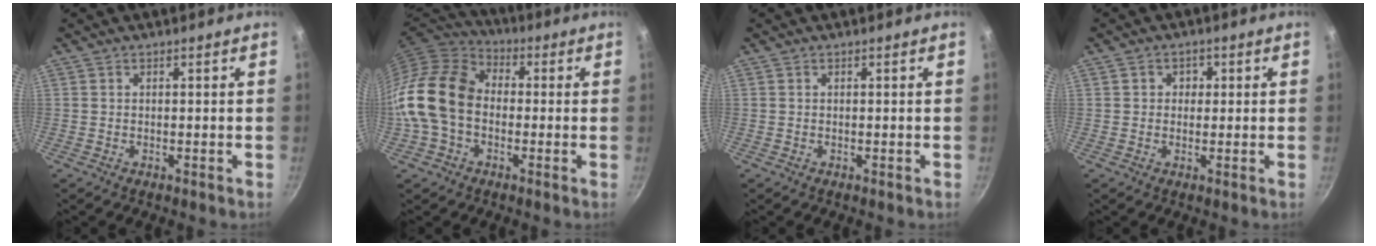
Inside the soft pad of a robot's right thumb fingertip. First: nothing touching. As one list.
[{"total": 15.9, "force": [-1.5, 11.7, 10.6], "torque": [-0.183, 0.037, -0.046]}, {"total": 0.0}, {"total": 2.4, "force": [0.4, 2.2, 0.8], "torque": [0.005, 0.000, 0.001]}]